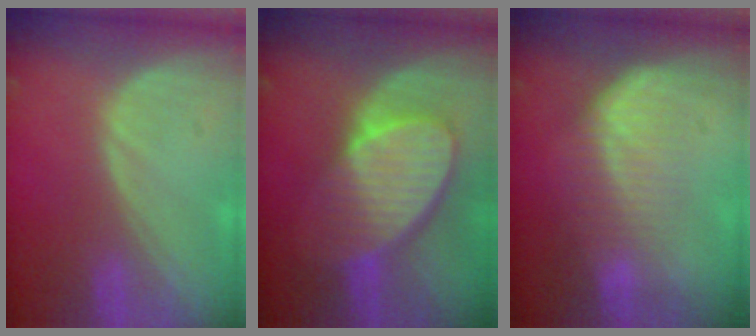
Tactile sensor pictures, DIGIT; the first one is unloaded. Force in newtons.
{"total": 9.4, "press": 8.3, "slide": 4.4}
{"total": 6.5, "press": 5.9, "slide": 2.7}